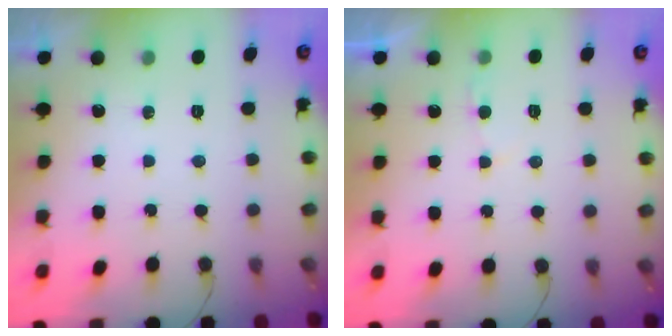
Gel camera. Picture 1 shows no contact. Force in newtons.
{"total": 1.8, "press": 1.8, "slide": 0.3}